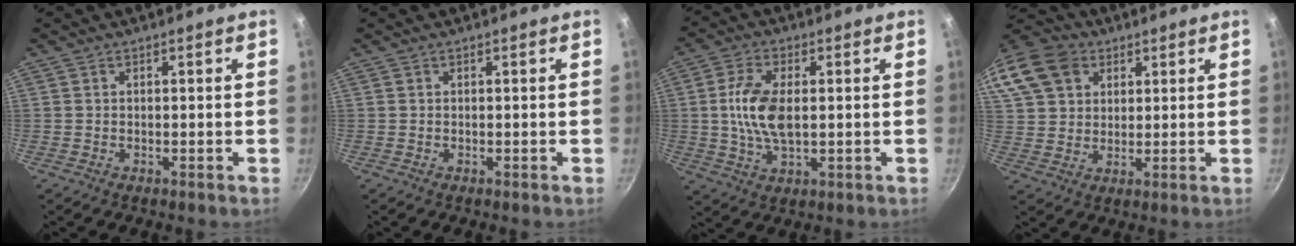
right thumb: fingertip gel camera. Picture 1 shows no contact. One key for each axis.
{"total": 0.0}
{"total": 9.9, "fx": 0.6, "fy": 5.1, "fz": 8.4, "tx": -0.165, "ty": 0.003, "tz": 0.010}
{"total": 20.8, "fx": 9.2, "fy": 15.6, "fz": 10.2, "tx": -0.241, "ty": 0.042, "tz": 0.169}